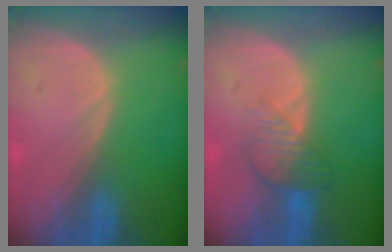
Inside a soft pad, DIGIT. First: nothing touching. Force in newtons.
{"total": 4.4, "press": 3.8, "slide": 2.3}